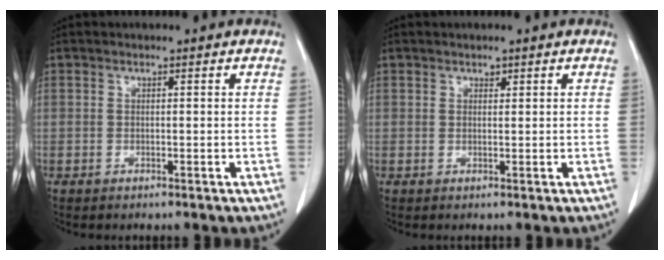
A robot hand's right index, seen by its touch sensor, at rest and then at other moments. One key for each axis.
{"total": 1.4, "fx": 0.8, "fy": 1.0, "fz": 0.6, "tx": -0.015, "ty": 0.005, "tz": 0.017}